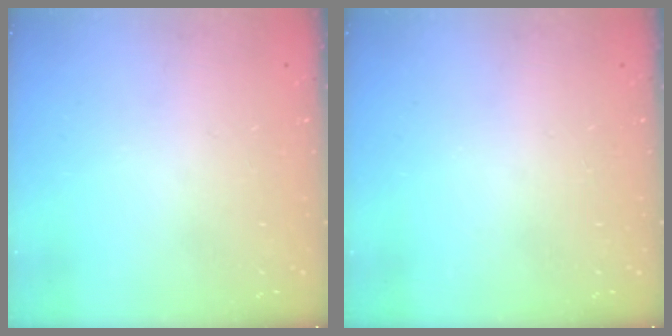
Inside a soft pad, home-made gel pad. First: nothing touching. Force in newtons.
{"total": 0.0}